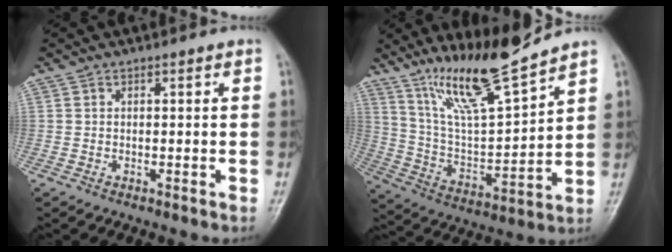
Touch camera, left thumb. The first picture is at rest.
{"total": 14.7, "force": [12.1, 1.0, 8.3], "torque": [-0.141, -0.074, 0.235]}